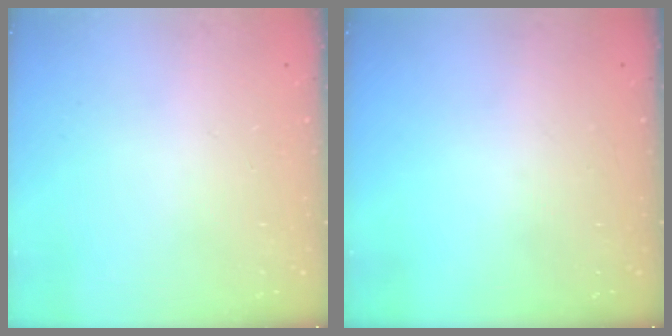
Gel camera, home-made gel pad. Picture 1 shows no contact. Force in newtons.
{"total": 0.0}